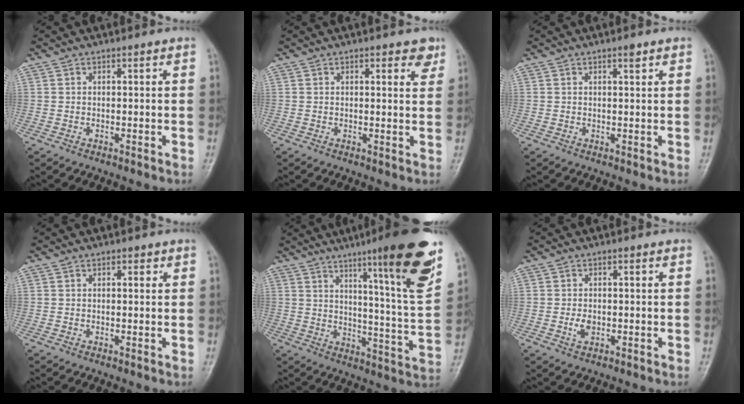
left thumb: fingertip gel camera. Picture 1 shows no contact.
{"total": 3.3, "force": [2.0, 1.4, 2.3], "torque": [-0.011, -0.008, 0.020]}
{"total": 1.2, "force": [0.8, 0.3, 0.9], "torque": [-0.012, -0.004, 0.013]}
{"total": 1.3, "force": [0.6, 0.7, 0.9], "torque": [-0.007, 0.001, 0.006]}
{"total": 20.0, "force": [11.4, 1.6, 16.4], "torque": [-0.202, -0.060, 0.166]}
{"total": 2.5, "force": [-0.6, 1.7, 1.8], "torque": [-0.031, 0.001, -0.010]}